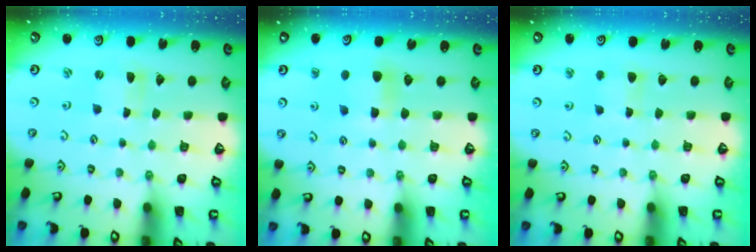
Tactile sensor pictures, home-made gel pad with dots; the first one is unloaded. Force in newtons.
{"total": 7.5, "press": 7.5, "slide": 0.6}
{"total": 3.8, "press": 3.8, "slide": 0.4}